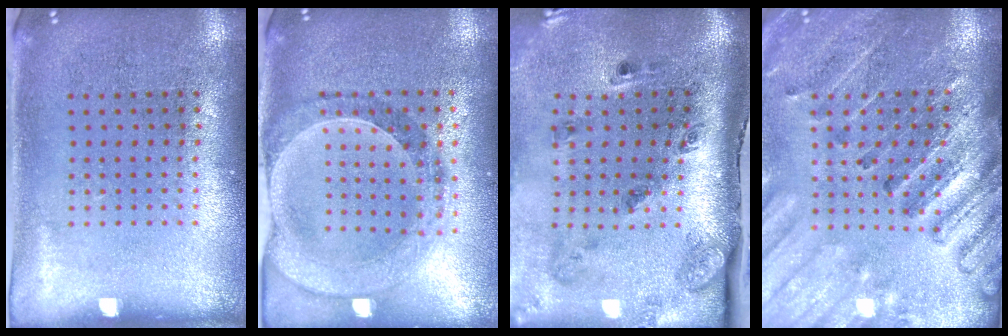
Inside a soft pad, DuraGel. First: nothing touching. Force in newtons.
{"total": 1.0, "press": 0.9, "slide": 0.2}
{"total": 3.2, "press": 2.0, "slide": 2.5}
{"total": 2.6, "press": 2.6, "slide": 0.2}